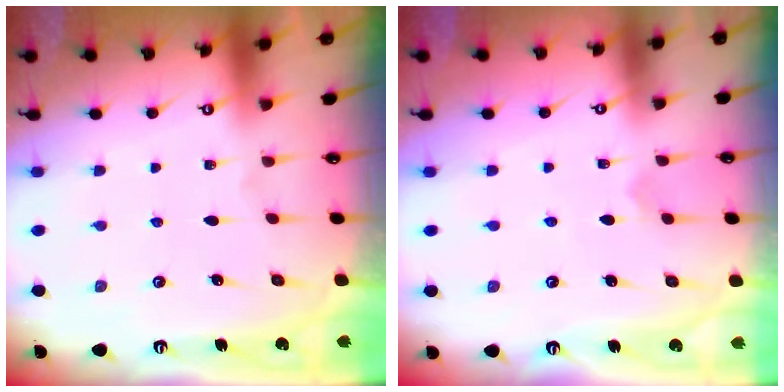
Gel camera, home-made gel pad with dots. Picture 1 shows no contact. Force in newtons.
{"total": 2.7, "press": 2.6, "slide": 0.7}